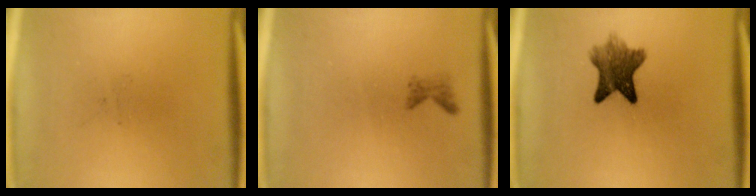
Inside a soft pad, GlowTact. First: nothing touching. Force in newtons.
{"total": 0.9}
{"total": 7.0}